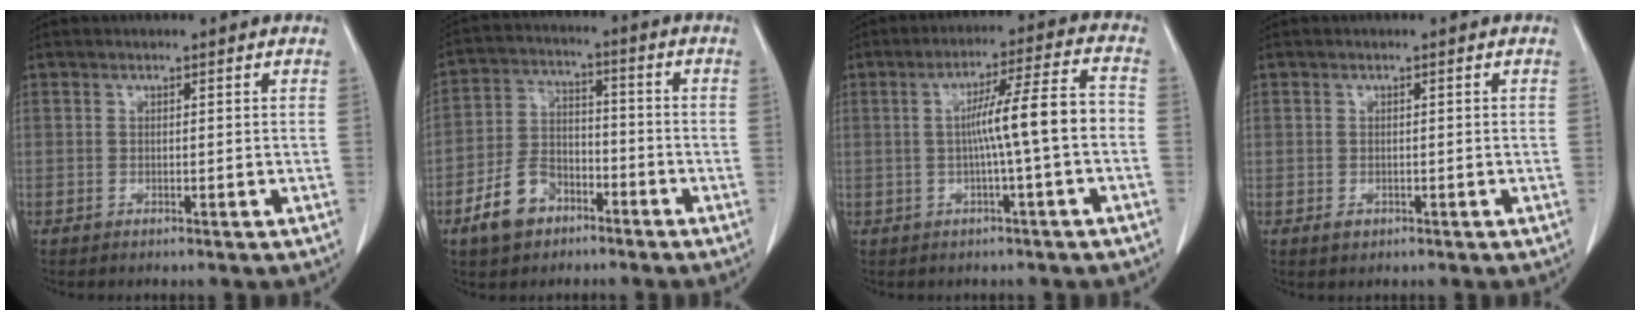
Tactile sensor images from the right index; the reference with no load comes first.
{"total": 8.6, "force": [-5.0, 5.6, 4.1], "torque": [-0.093, 0.015, -0.087]}
{"total": 8.8, "force": [-1.1, -0.7, 8.7], "torque": [-0.140, 0.020, -0.016]}
{"total": 1.1, "force": [-0.5, 0.9, 0.6], "torque": [-0.008, 0.001, -0.002]}